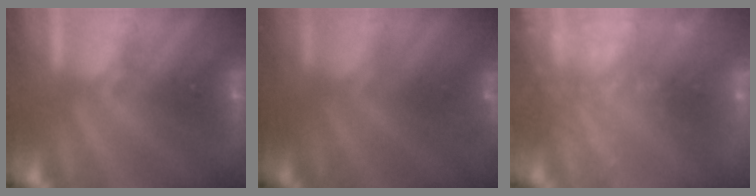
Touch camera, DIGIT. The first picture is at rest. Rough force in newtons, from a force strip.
{"total": 4.4}
{"total": 10.8}